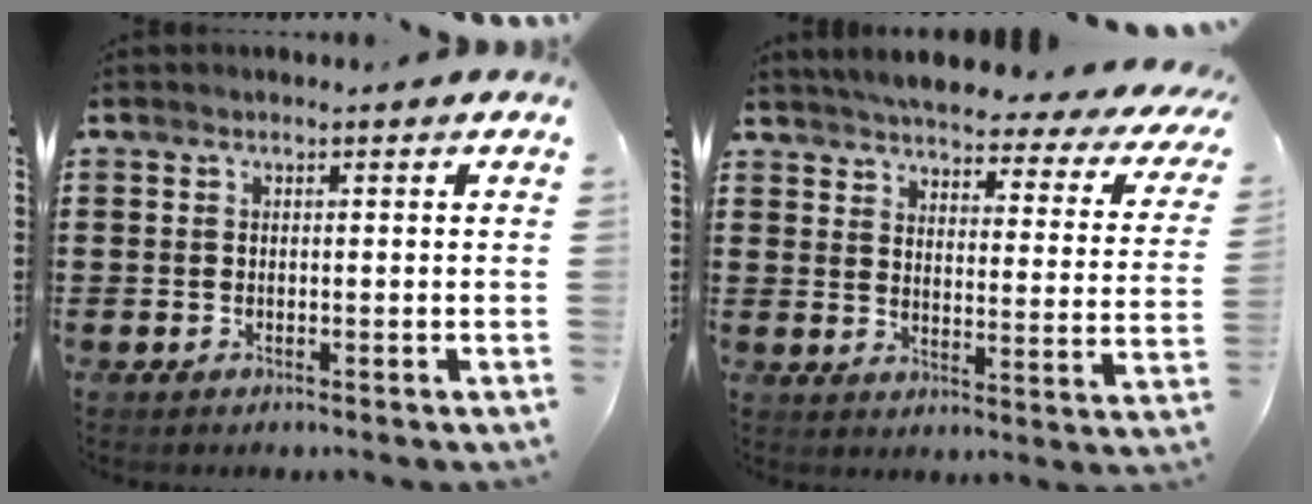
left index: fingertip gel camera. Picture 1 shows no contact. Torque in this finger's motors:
{"motor_torque": [2.14, 0.00, 1.05, 0.21]}